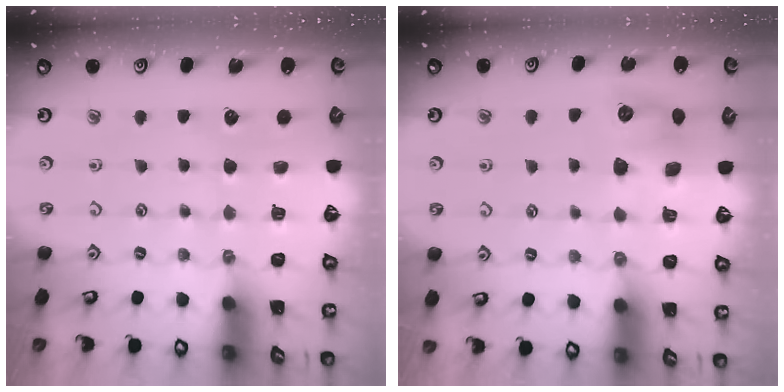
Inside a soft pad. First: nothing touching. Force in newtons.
{"total": 8.9, "press": 8.8, "slide": 0.7}